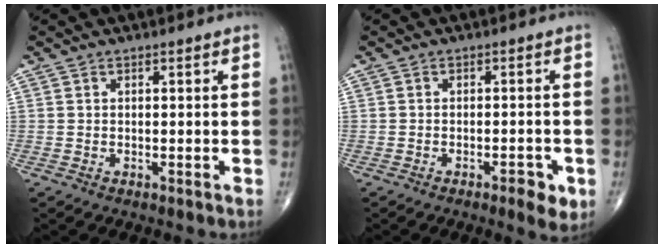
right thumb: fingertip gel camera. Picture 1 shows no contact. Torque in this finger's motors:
{"motor_torque": [0.72, 0.91, -0.08, -0.14, 0.01]}